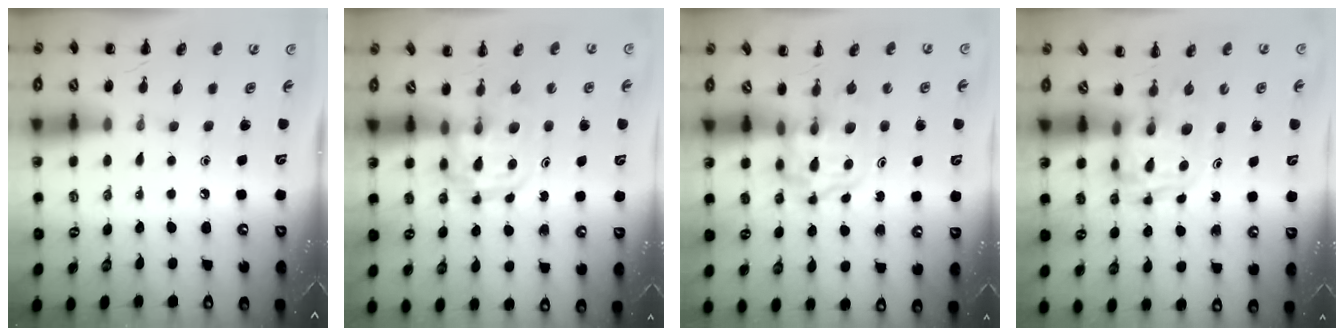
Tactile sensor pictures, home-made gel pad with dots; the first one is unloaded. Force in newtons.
{"total": 3.3, "press": 3.2, "slide": 0.4}
{"total": 3.7, "press": 3.7, "slide": 0.4}
{"total": 2.7, "press": 2.7, "slide": 0.2}